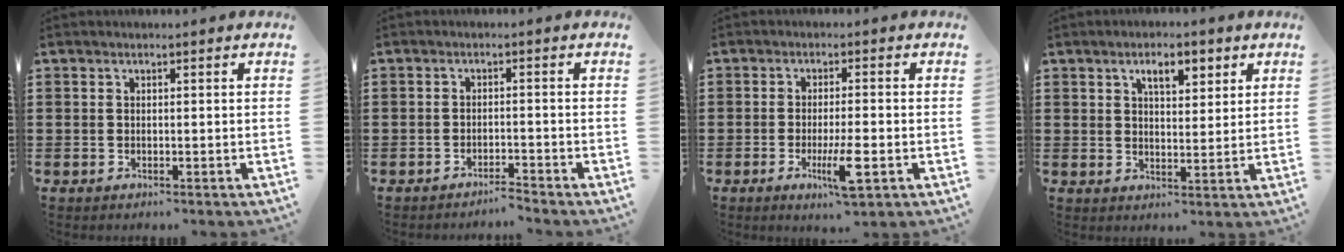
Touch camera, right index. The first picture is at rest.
{"total": 2.0, "force": [-1.9, -0.2, 0.3], "torque": [-0.008, 0.001, -0.041]}
{"total": 6.3, "force": [-2.2, 0.9, 5.8], "torque": [-0.113, -0.018, -0.040]}
{"total": 4.5, "force": [2.6, 1.8, 3.2], "torque": [-0.056, 0.001, 0.041]}